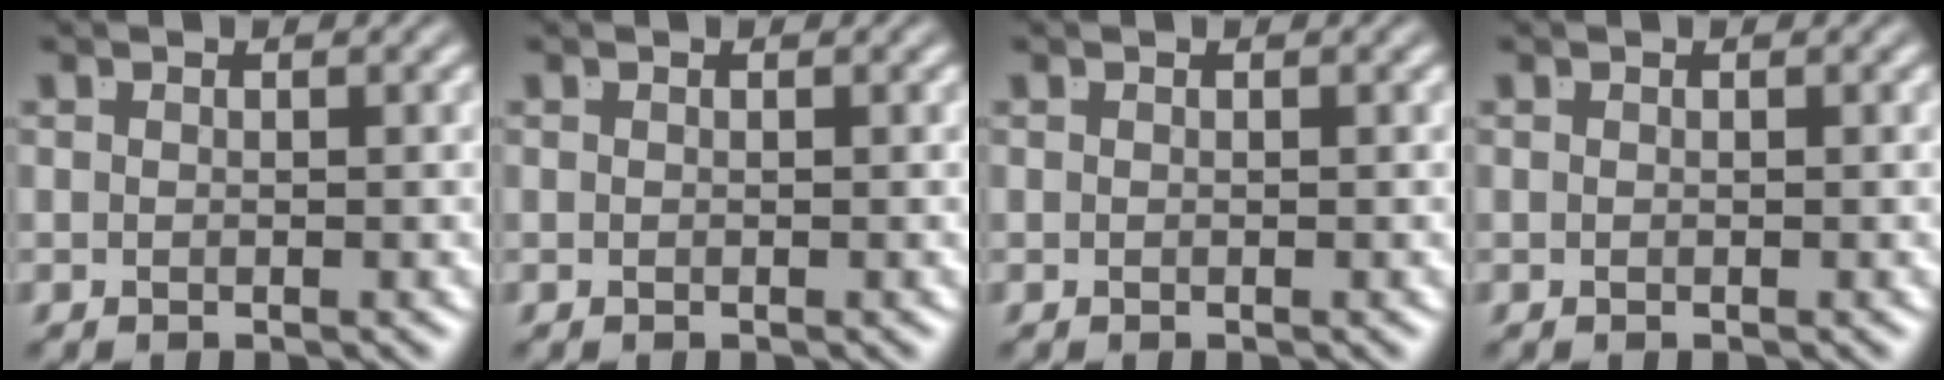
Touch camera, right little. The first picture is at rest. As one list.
[{"total": 0.0}, {"total": 0.0}, {"total": 0.0}]